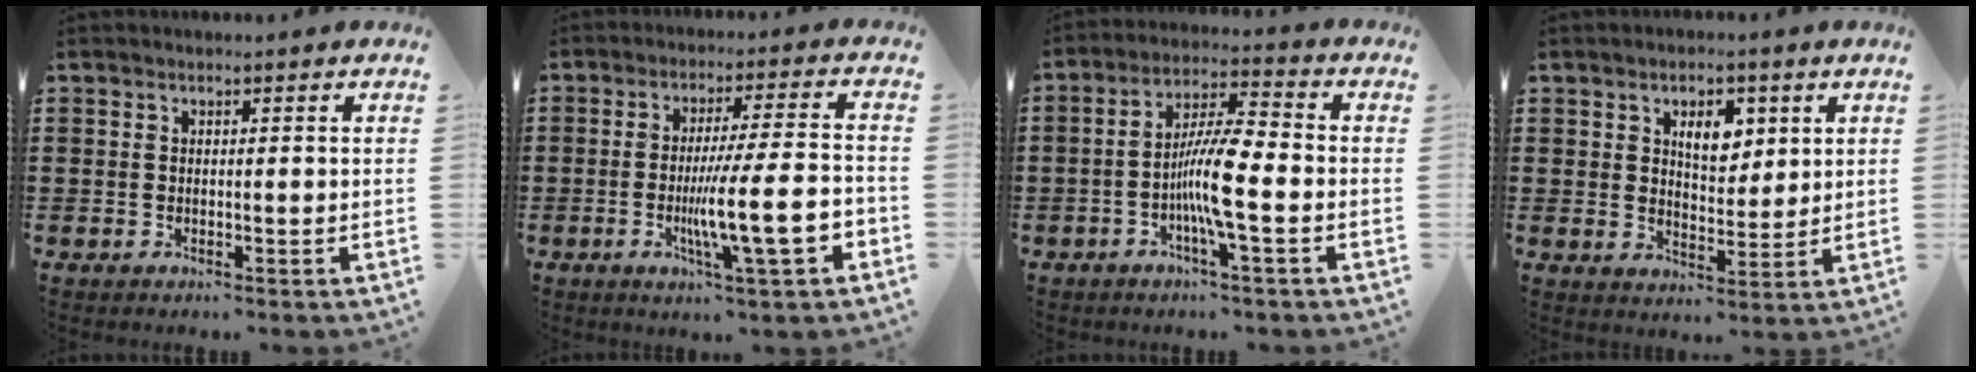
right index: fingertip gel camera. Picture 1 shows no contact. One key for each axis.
{"total": 11.9, "fx": -3.3, "fy": 1.1, "fz": 11.4, "tx": -0.200, "ty": -0.018, "tz": -0.061}
{"total": 8.8, "fx": -2.2, "fy": 1.2, "fz": 8.5, "tx": -0.170, "ty": -0.010, "tz": -0.047}
{"total": 5.5, "fx": 2.5, "fy": 3.2, "fz": 3.8, "tx": -0.061, "ty": 0.004, "tz": 0.037}